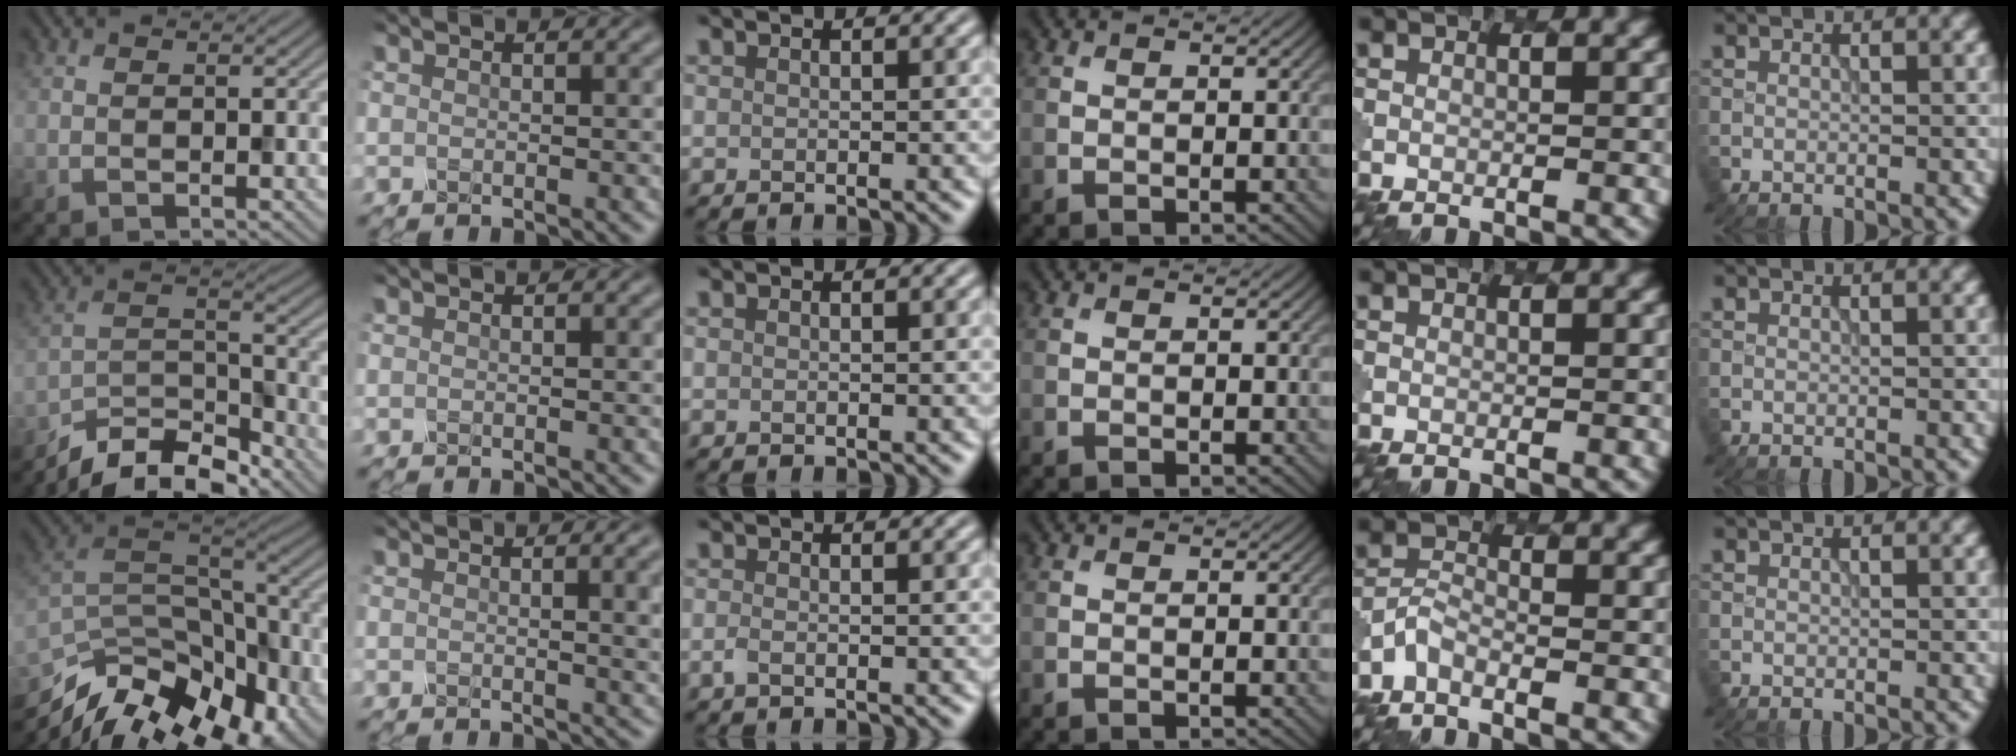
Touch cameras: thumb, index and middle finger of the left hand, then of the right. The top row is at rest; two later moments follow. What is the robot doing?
{"motion": "twist", "object": "rubiks cube"}